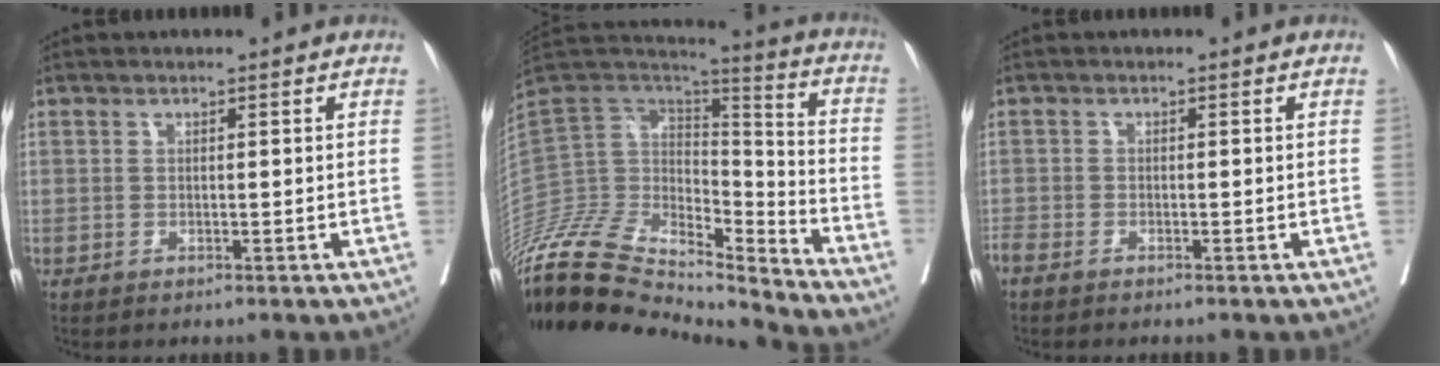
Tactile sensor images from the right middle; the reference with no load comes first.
{"total": 28.9, "force": [-26.0, 6.4, 11.0], "torque": [-0.267, 0.001, -0.439]}
{"total": 2.6, "force": [-2.2, 0.8, 1.1], "torque": [-0.028, -0.006, -0.042]}